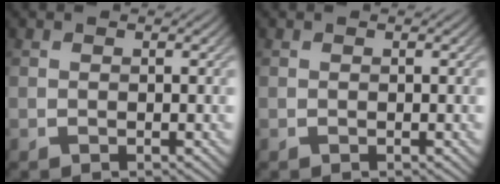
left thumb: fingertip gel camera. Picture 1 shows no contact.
{"total": 0.0}